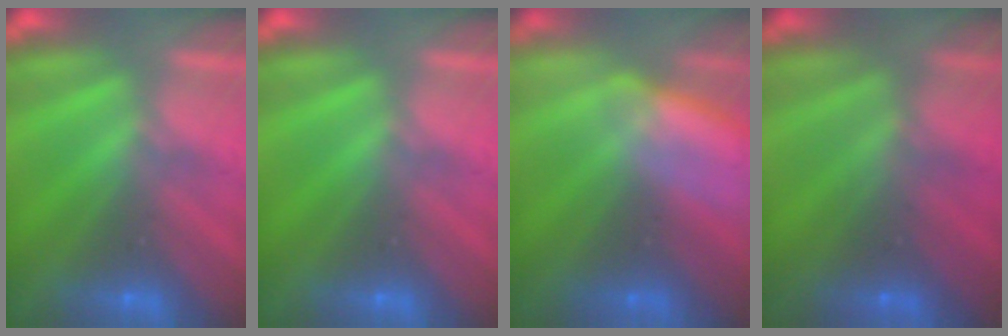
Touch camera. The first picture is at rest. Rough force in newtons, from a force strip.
{"total": 0.0}
{"total": 2.9}
{"total": 1.9}